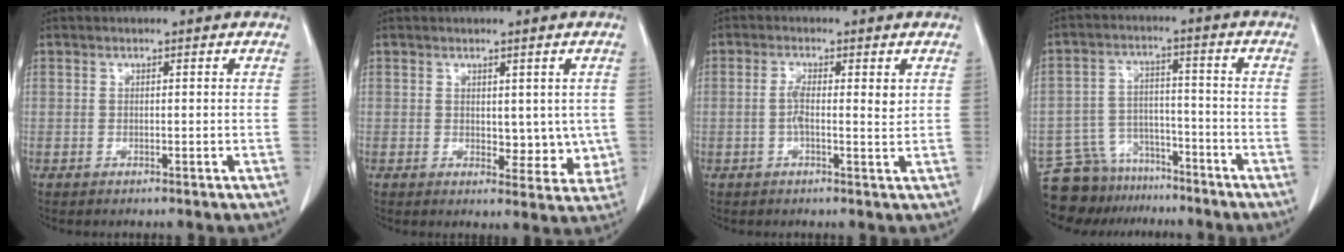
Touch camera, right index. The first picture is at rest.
{"total": 5.4, "force": [0.5, 3.3, 4.2], "torque": [-0.032, -0.009, 0.013]}
{"total": 3.9, "force": [0.5, 1.0, 3.7], "torque": [-0.066, 0.002, 0.004]}
{"total": 9.7, "force": [-8.2, 5.2, 0.8], "torque": [-0.017, 0.030, -0.135]}